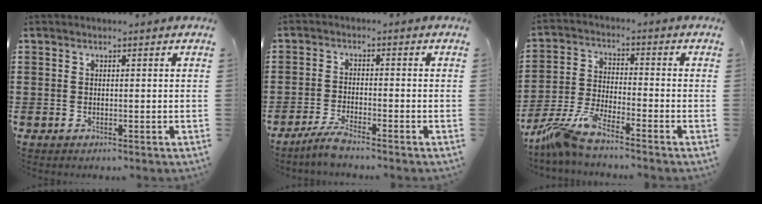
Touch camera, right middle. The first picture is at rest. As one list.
[{"total": 3.2, "force": [-2.9, 0.0, 1.3], "torque": [-0.038, -0.003, -0.060]}, {"total": 7.0, "force": [-6.1, 0.4, 3.3], "torque": [-0.093, -0.016, -0.124]}]